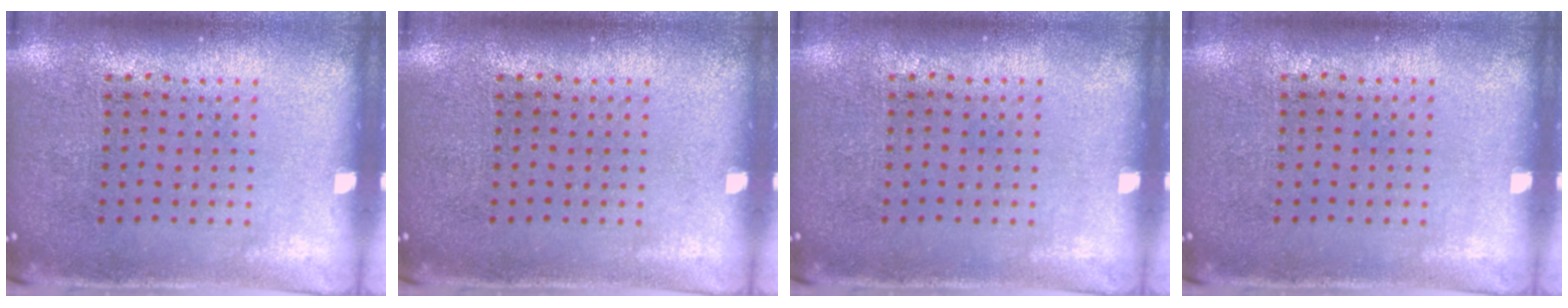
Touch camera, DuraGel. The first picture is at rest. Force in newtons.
{"total": 0.0}
{"total": 0.0}
{"total": 0.0}